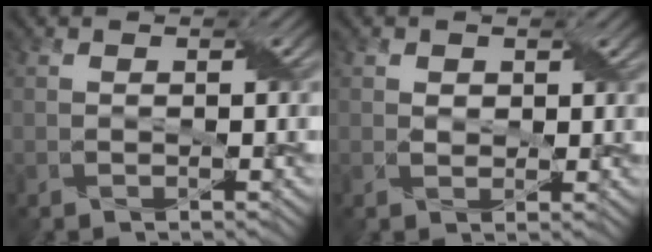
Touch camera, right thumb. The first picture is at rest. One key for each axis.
{"total": 1.5, "fx": 0.8, "fy": 1.2, "fz": 0.6, "tx": -0.019, "ty": -0.001, "tz": 0.013}